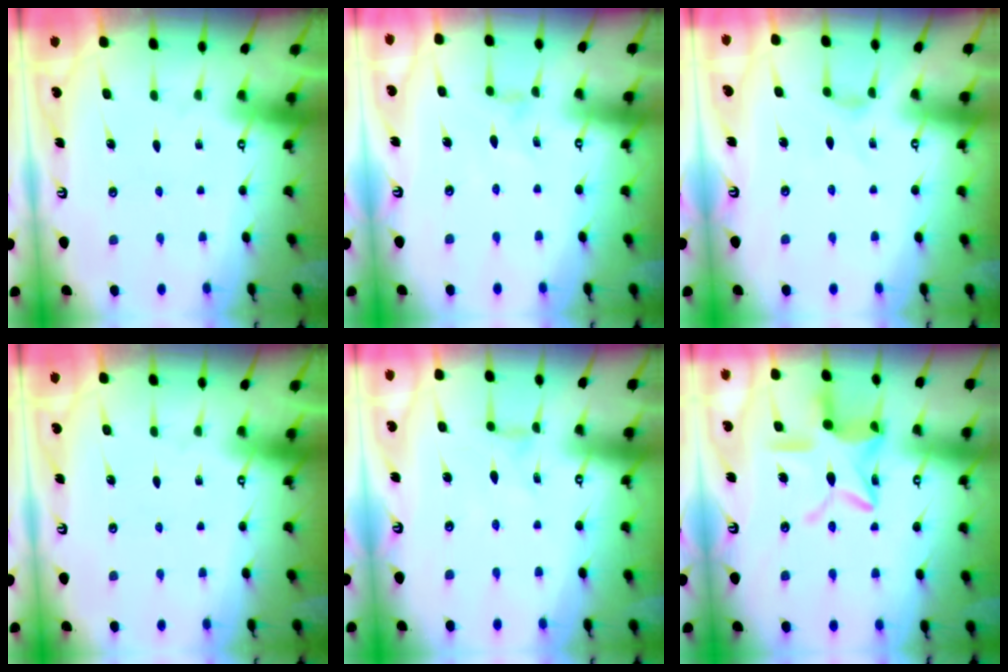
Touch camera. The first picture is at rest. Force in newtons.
{"total": 0.8, "press": 0.8, "slide": 0.3}
{"total": 1.3, "press": 1.2, "slide": 0.4}
{"total": 0.0}
{"total": 0.5, "press": 0.5, "slide": 0.2}
{"total": 14.3, "press": 14.2, "slide": 1.1}